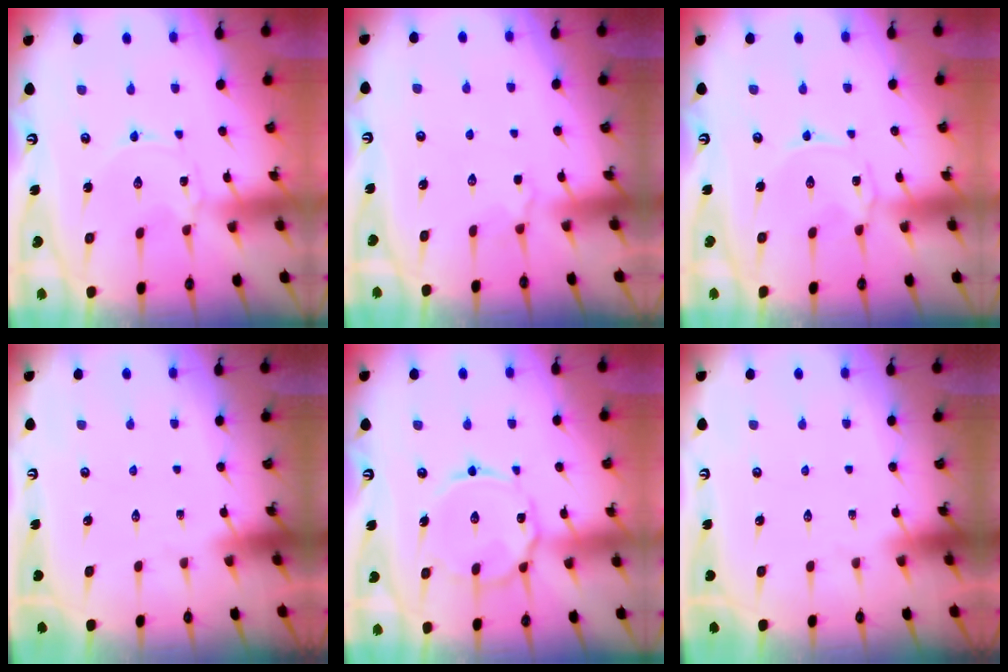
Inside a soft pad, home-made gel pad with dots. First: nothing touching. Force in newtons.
{"total": 4.1, "press": 3.9, "slide": 1.2}
{"total": 1.0, "press": 0.9, "slide": 0.4}
{"total": 0.0}
{"total": 10.6, "press": 10.6, "slide": 0.7}
{"total": 0.0}